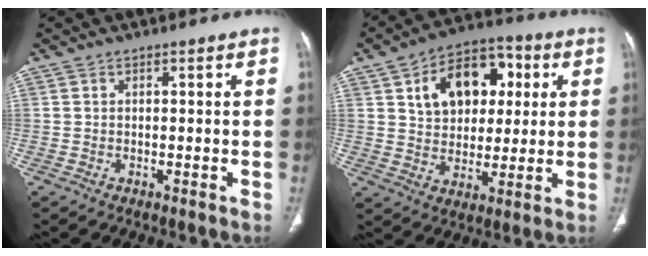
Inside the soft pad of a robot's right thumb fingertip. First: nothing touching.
{"total": 15.6, "force": [4.7, 10.8, 10.2], "torque": [-0.115, 0.005, 0.074]}